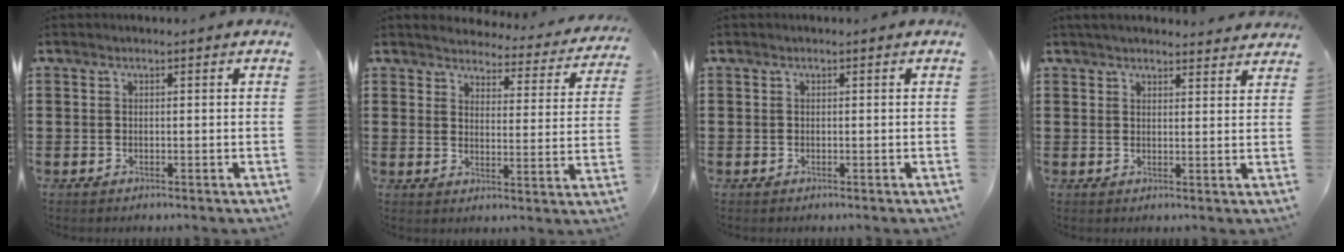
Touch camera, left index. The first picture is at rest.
{"total": 3.7, "force": [3.6, 0.3, 0.3], "torque": [-0.019, -0.032, 0.058]}
{"total": 0.0}
{"total": 3.0, "force": [2.9, 0.1, 0.5], "torque": [-0.017, -0.005, 0.055]}